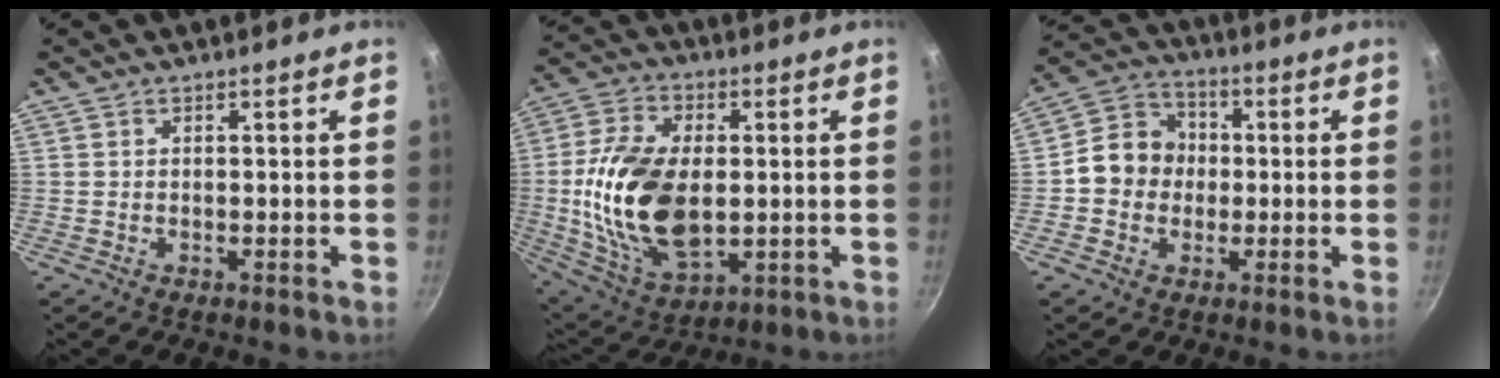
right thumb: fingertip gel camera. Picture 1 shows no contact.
{"total": 20.6, "force": [-0.3, 12.3, 16.5], "torque": [-0.304, 0.002, 0.002]}
{"total": 9.7, "force": [-0.5, 8.6, 4.4], "torque": [-0.040, 0.023, -0.030]}